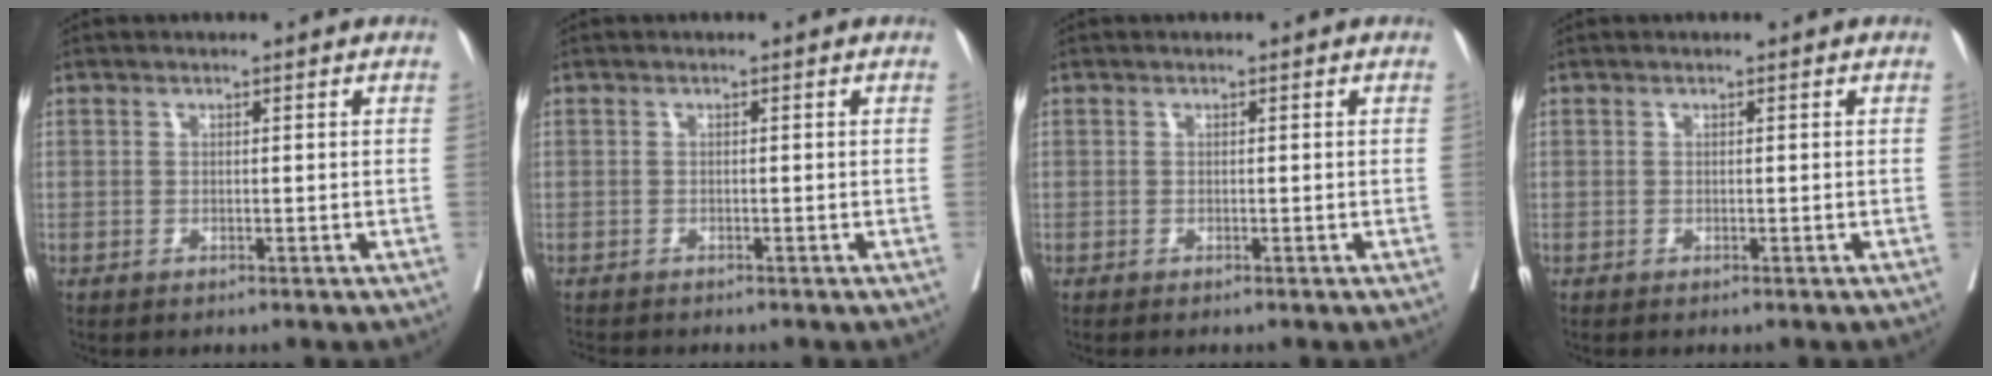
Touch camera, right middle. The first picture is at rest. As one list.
[{"total": 3.0, "force": [-2.8, 0.4, 1.0], "torque": [-0.022, -0.009, -0.042]}, {"total": 1.1, "force": [-1.0, 0.1, 0.5], "torque": [-0.006, -0.002, -0.014]}, {"total": 0.0}]